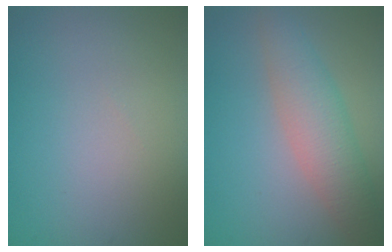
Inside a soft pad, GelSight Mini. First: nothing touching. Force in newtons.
{"total": 4.4, "press": 4.4, "slide": 0.4}